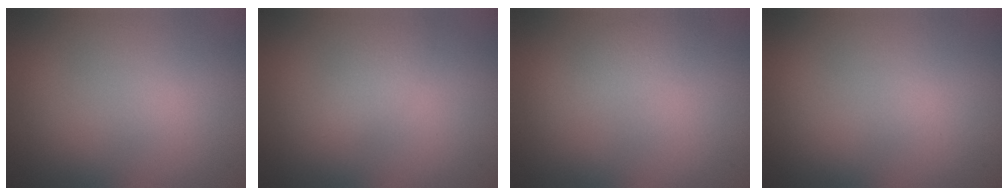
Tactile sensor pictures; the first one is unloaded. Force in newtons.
{"total": 1.4, "press": 1.4, "slide": 0.1}
{"total": 2.3, "press": 2.3, "slide": 0.1}
{"total": 0.0}